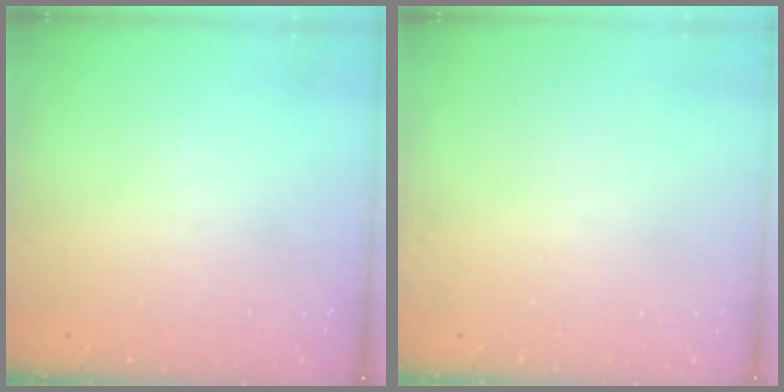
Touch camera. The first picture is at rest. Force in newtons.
{"total": 0.0}